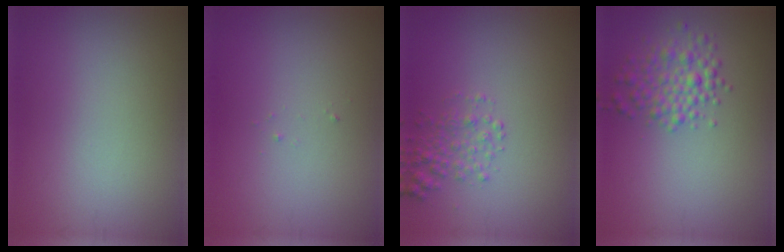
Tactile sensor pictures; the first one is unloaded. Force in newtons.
{"total": 0.0}
{"total": 2.0, "press": 2.0, "slide": 0.1}
{"total": 3.2, "press": 3.2, "slide": 0.0}